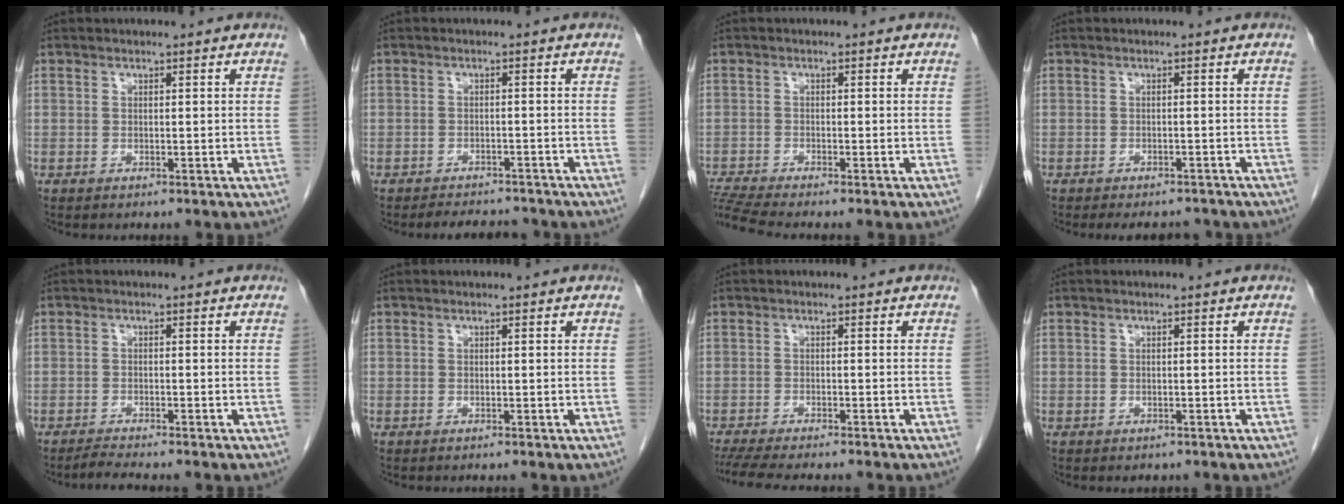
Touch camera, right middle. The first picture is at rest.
{"total": 5.5, "force": [-5.1, 1.7, 1.2], "torque": [-0.013, -0.001, -0.069]}
{"total": 4.4, "force": [-3.9, -1.2, 1.4], "torque": [-0.038, -0.015, -0.077]}
{"total": 5.9, "force": [-5.3, 2.0, 1.7], "torque": [-0.015, -0.002, -0.064]}
{"total": 2.4, "force": [-2.3, -0.4, 0.7], "torque": [-0.021, -0.011, -0.043]}
{"total": 0.0}
{"total": 8.8, "force": [-7.6, 0.8, 4.4], "torque": [-0.061, -0.014, -0.115]}
{"total": 0.9, "force": [-0.7, 0.5, 0.2], "torque": [-0.005, 0.000, -0.007]}